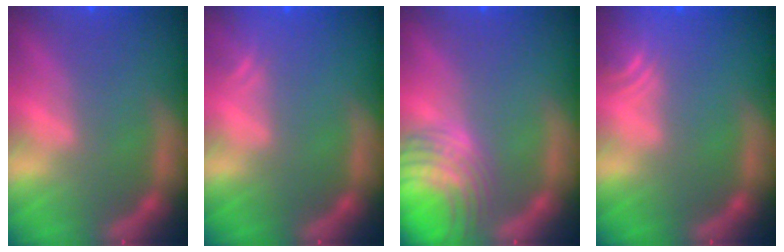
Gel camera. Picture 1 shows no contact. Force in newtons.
{"total": 1.5}
{"total": 8.1}
{"total": 4.0}